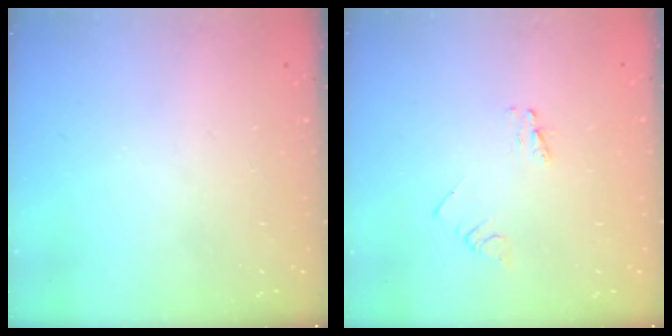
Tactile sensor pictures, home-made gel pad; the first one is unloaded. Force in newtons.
{"total": 2.6, "press": 2.6, "slide": 0.4}